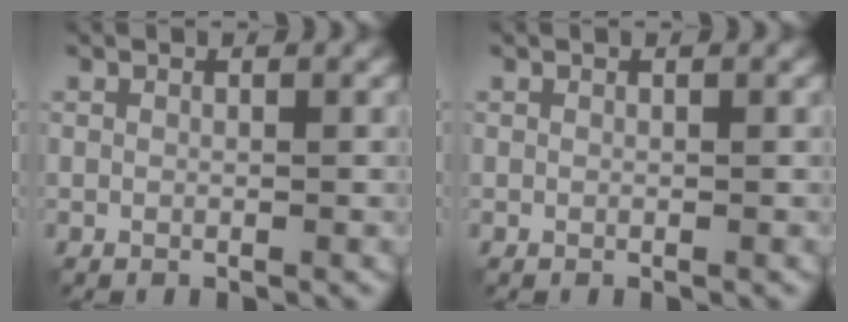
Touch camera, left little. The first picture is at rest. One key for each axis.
{"total": 0.0}